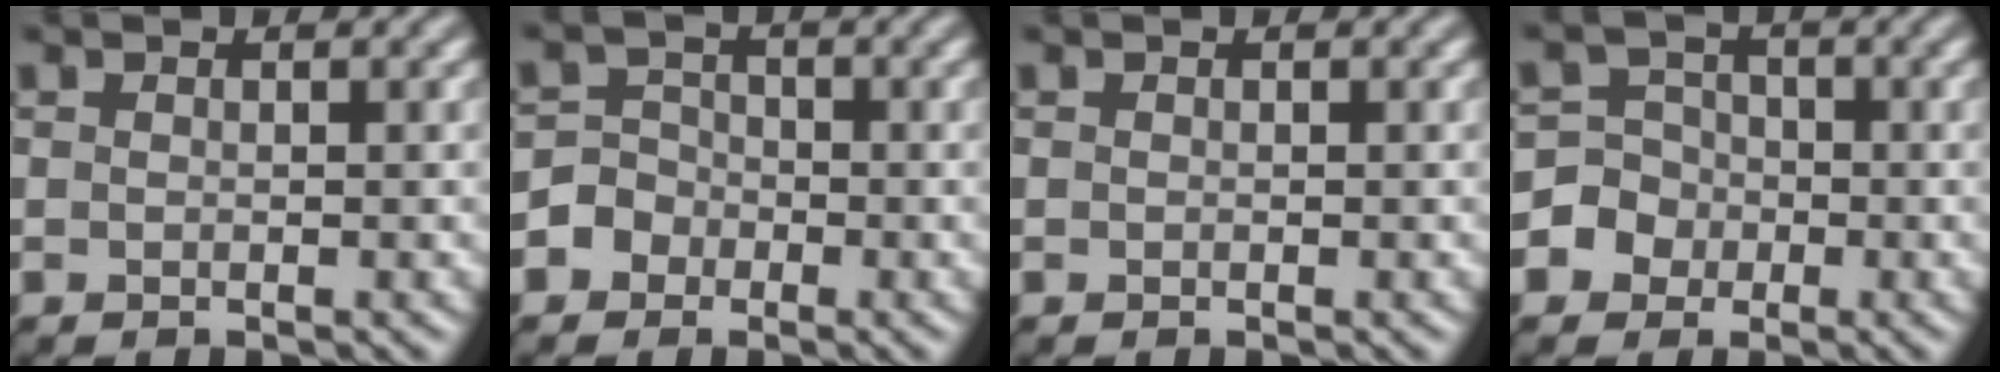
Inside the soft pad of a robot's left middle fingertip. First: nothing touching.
{"total": 2.4, "force": [-1.2, 2.0, 0.0], "torque": [0.011, 0.013, -0.030]}
{"total": 0.0}
{"total": 3.9, "force": [-1.4, 3.6, 0.1], "torque": [0.021, 0.013, -0.041]}